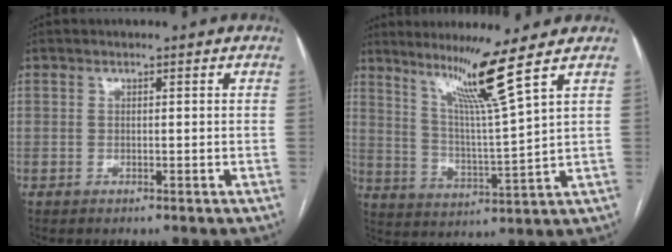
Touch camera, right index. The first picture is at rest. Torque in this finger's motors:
{"motor_torque": [0.81, 0.75, 0.20, 0.08]}